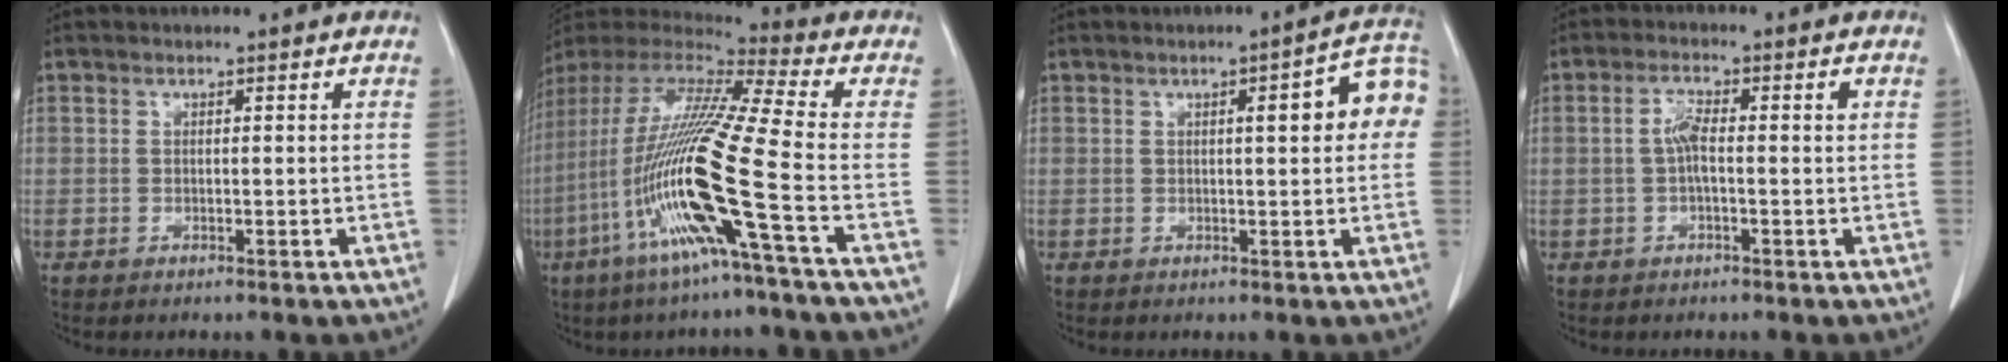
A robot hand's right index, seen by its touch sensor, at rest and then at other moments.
{"total": 20.5, "force": [-6.9, -1.0, 19.2], "torque": [-0.411, -0.033, -0.149]}
{"total": 7.6, "force": [1.4, 1.4, 7.3], "torque": [-0.090, 0.025, 0.011]}
{"total": 3.9, "force": [0.0, 0.8, 3.8], "torque": [-0.077, 0.014, 0.000]}